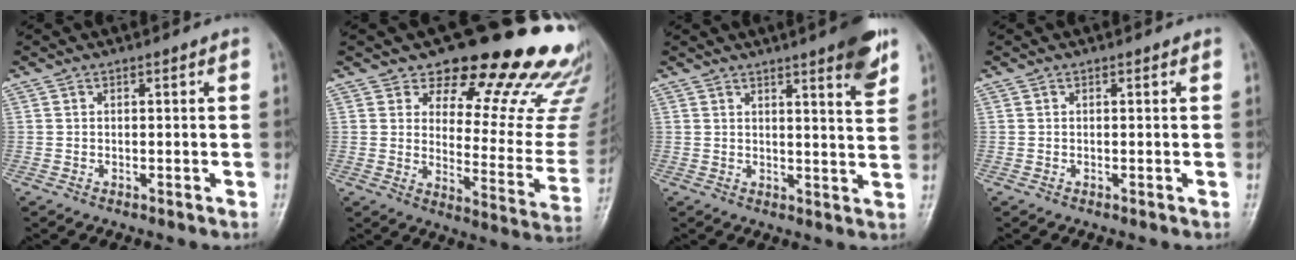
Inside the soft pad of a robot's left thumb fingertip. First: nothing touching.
{"total": 22.7, "force": [18.7, 7.6, 10.4], "torque": [-0.082, -0.145, 0.228]}
{"total": 7.8, "force": [4.9, 1.0, 6.0], "torque": [-0.068, -0.026, 0.061]}
{"total": 0.0}